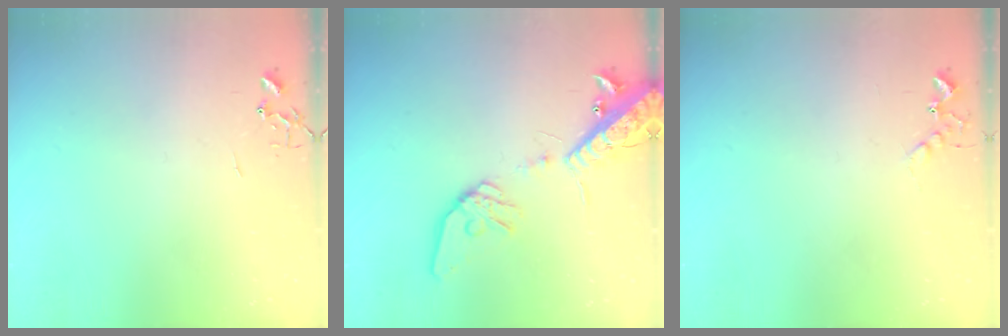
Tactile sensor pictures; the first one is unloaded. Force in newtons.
{"total": 18.9, "press": 18.6, "slide": 3.4}
{"total": 5.2, "press": 5.1, "slide": 0.9}